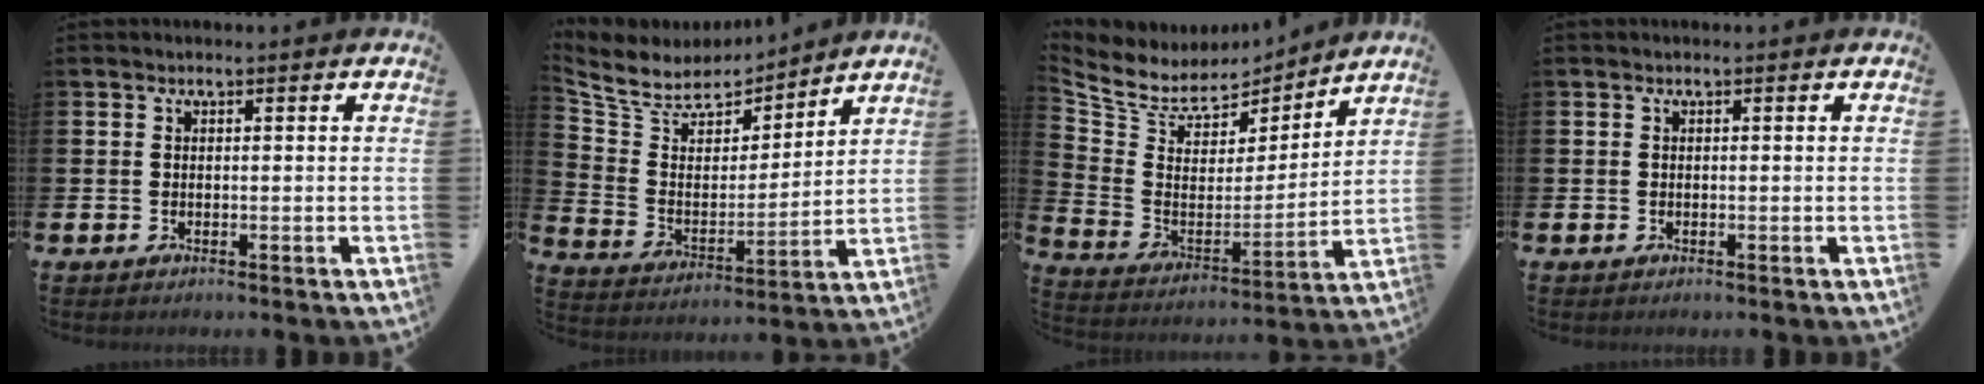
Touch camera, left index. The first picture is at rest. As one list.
[{"total": 7.4, "force": [6.9, 2.7, 0.4], "torque": [-0.059, -0.059, 0.122]}, {"total": 6.9, "force": [6.1, 3.0, 0.5], "torque": [-0.058, -0.052, 0.106]}, {"total": 0.0}]